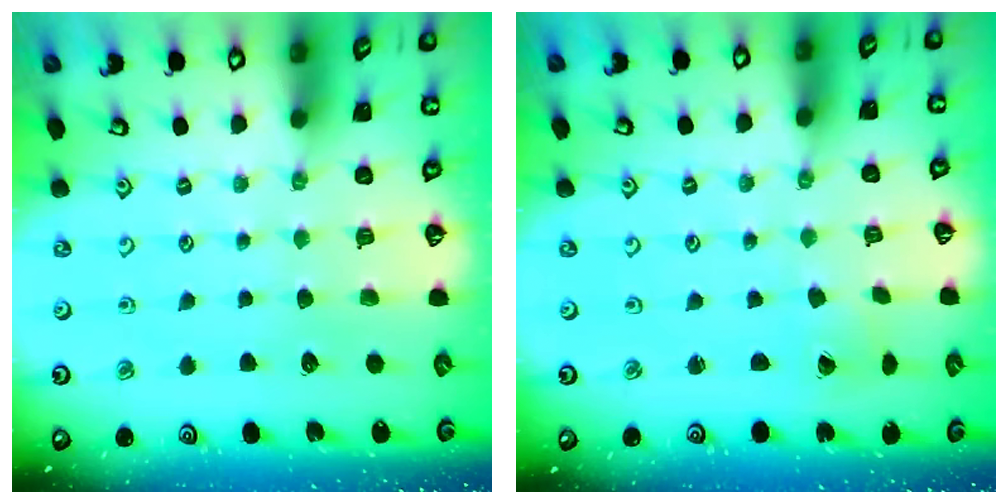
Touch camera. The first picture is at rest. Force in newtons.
{"total": 1.4, "press": 1.4, "slide": 0.1}